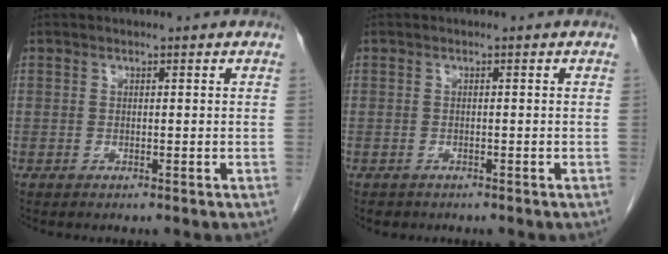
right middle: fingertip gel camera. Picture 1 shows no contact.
{"total": 0.8, "force": [-0.6, 0.6, 0.0], "torque": [-0.012, 0.000, -0.008]}